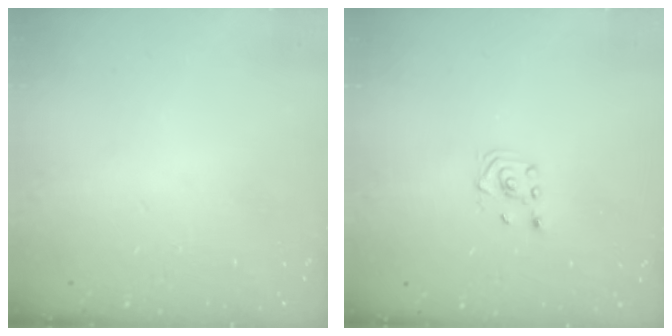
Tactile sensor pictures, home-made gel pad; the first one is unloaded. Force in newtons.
{"total": 2.3, "press": 2.2, "slide": 0.8}